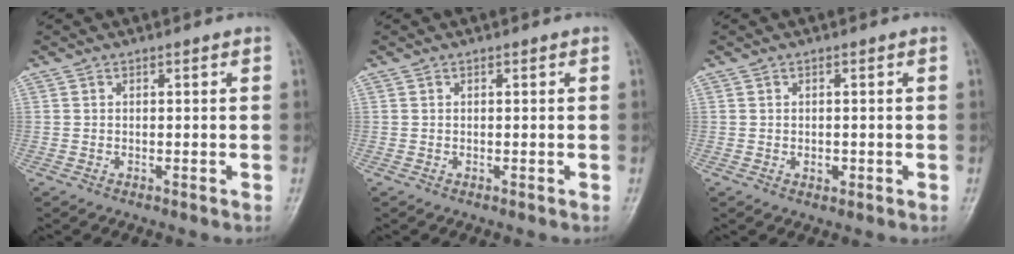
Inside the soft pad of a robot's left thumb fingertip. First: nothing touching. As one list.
[{"total": 0.0}, {"total": 1.5, "force": [-0.3, 1.1, 1.0], "torque": [-0.008, 0.001, -0.002]}]